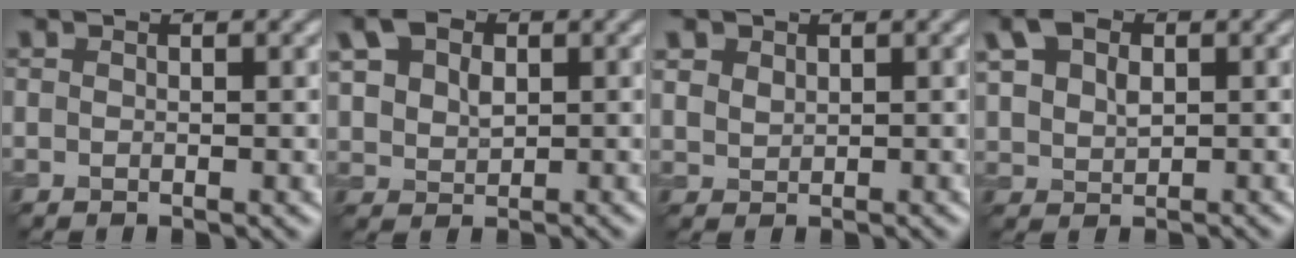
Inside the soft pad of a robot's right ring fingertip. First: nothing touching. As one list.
[{"total": 5.0, "force": [1.9, 3.4, 3.2], "torque": [-0.065, 0.012, 0.029]}, {"total": 1.8, "force": [1.0, 1.3, 0.7], "torque": [-0.014, 0.000, 0.022]}, {"total": 4.5, "force": [1.7, 3.0, 2.9], "torque": [-0.056, 0.006, 0.029]}]